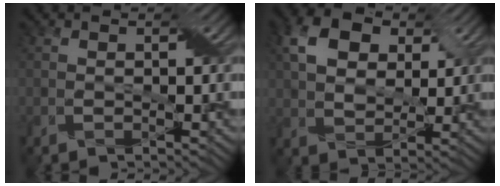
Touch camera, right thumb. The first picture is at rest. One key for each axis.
{"total": 7.8, "fx": 3.4, "fy": 5.1, "fz": 4.7, "tx": -0.114, "ty": 0.009, "tz": 0.056}